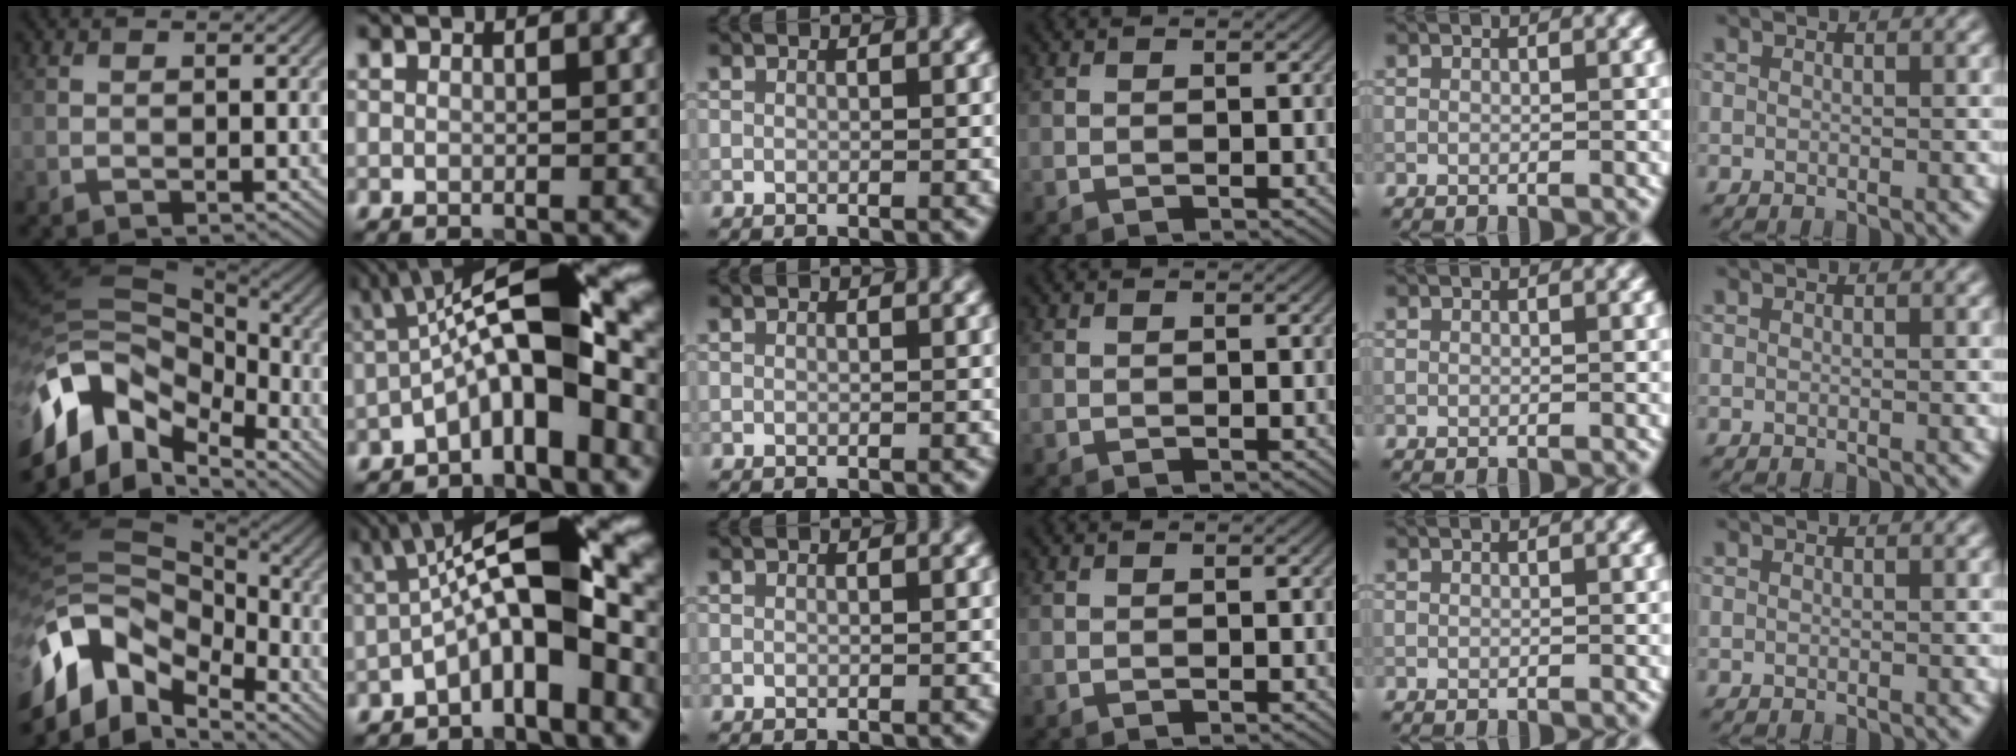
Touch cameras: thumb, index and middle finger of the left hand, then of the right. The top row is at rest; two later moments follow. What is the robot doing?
{"motion": "lift_and_place", "object": "coin"}